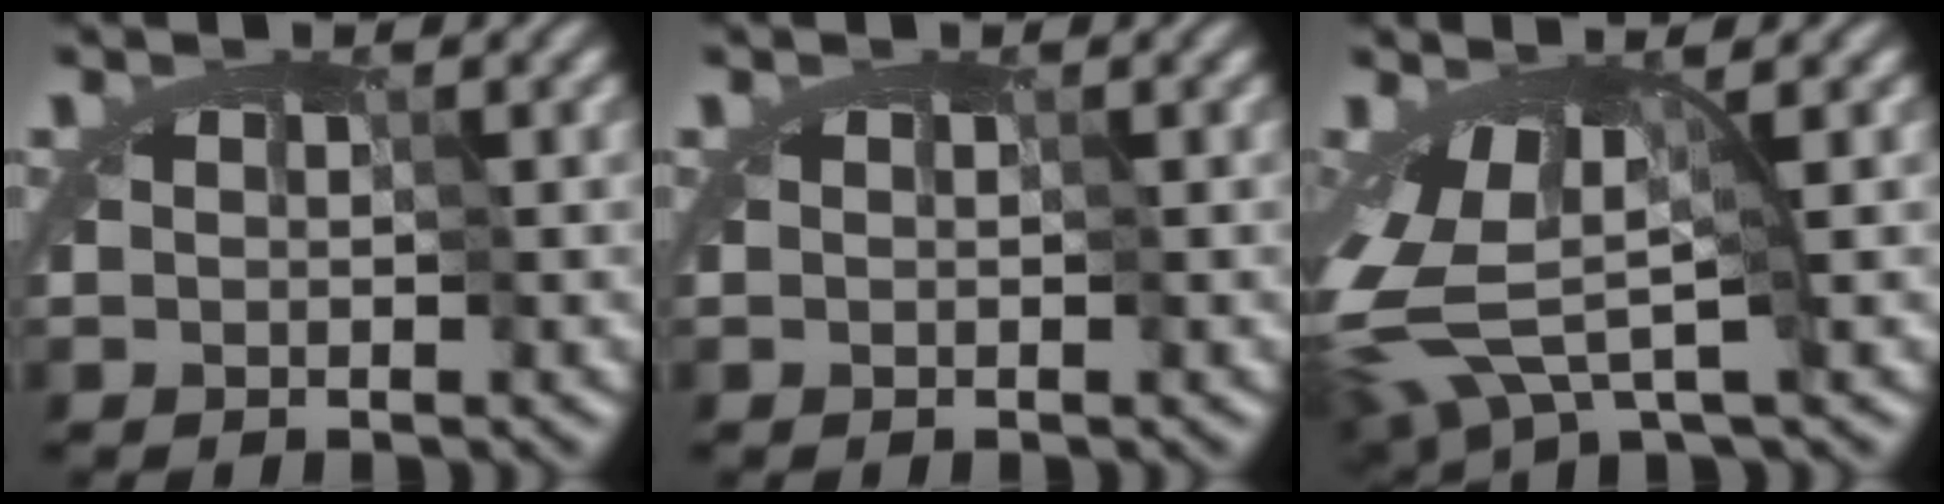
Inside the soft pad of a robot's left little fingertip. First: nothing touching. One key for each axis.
{"total": 0.0}
{"total": 5.4, "fx": -1.9, "fy": 2.1, "fz": 4.6, "tx": -0.102, "ty": -0.014, "tz": -0.040}